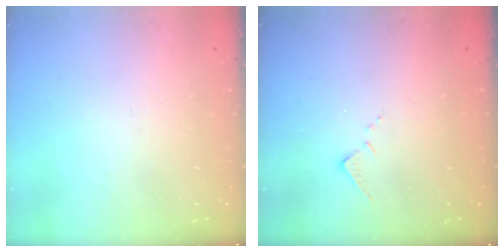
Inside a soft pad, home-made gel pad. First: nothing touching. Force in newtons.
{"total": 7.4, "press": 7.4, "slide": 0.5}